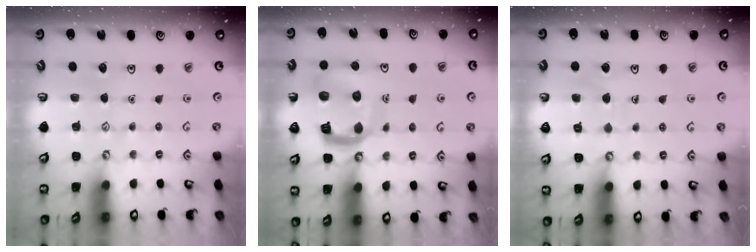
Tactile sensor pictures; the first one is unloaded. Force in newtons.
{"total": 13.2, "press": 13.1, "slide": 1.5}
{"total": 5.9, "press": 5.9, "slide": 0.2}